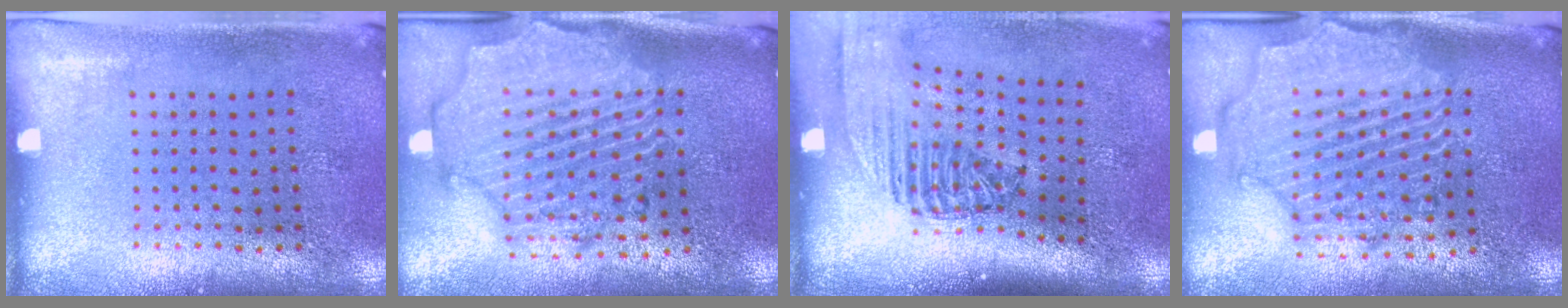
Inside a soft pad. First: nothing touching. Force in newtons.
{"total": 2.9, "press": 2.6, "slide": 1.3}
{"total": 2.4, "press": 1.8, "slide": 1.6}
{"total": 2.5, "press": 2.2, "slide": 1.1}